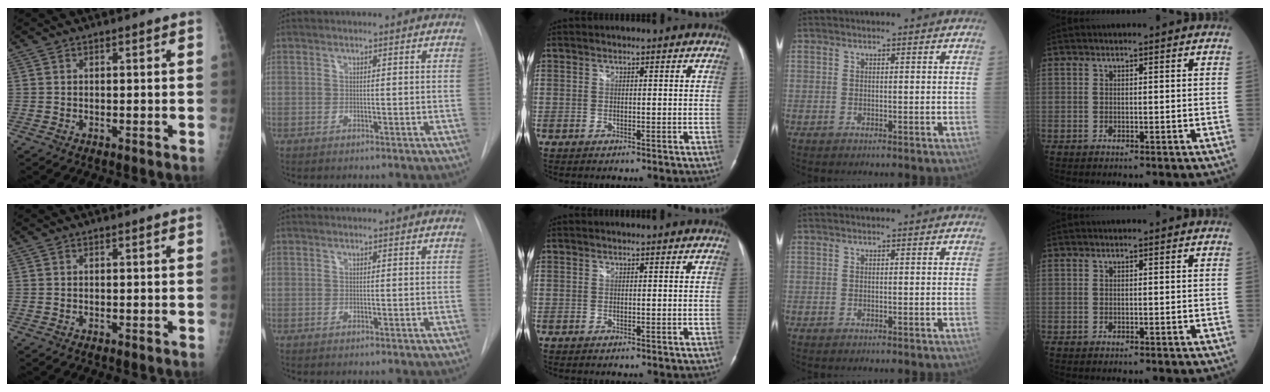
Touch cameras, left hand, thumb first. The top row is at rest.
{}